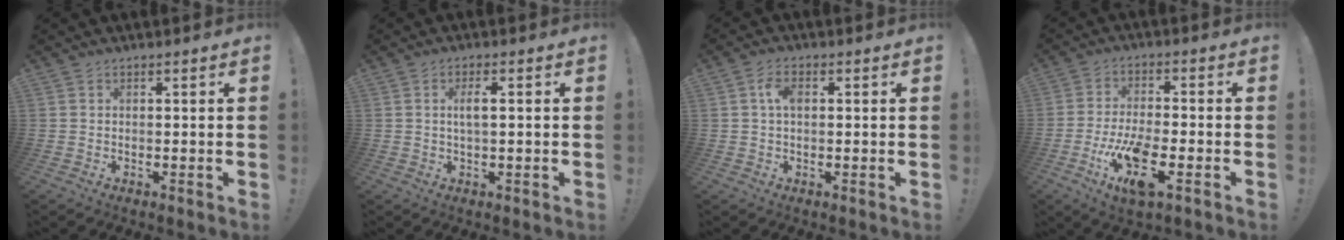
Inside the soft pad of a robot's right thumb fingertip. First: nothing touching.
{"total": 3.4, "force": [0.4, 0.5, 3.3], "torque": [-0.057, -0.001, 0.003]}
{"total": 4.0, "force": [0.7, 2.4, 3.2], "torque": [-0.058, 0.009, 0.011]}
{"total": 13.1, "force": [-5.5, 4.6, 11.0], "torque": [-0.213, 0.018, -0.087]}